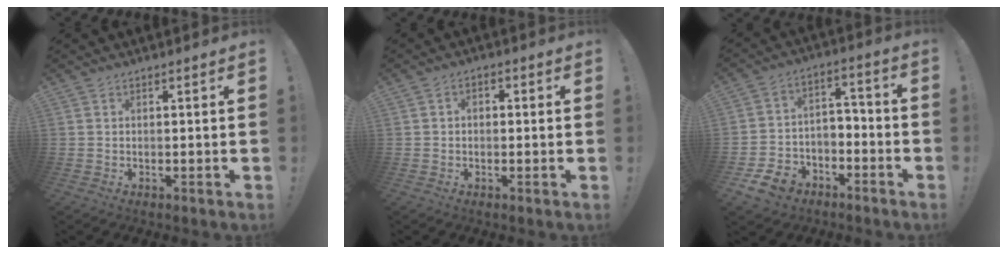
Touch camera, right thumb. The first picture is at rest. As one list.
[{"total": 2.2, "force": [-1.0, 1.5, 1.2], "torque": [-0.011, 0.006, -0.020]}, {"total": 10.7, "force": [-7.0, 7.4, 3.4], "torque": [-0.060, 0.041, -0.124]}]